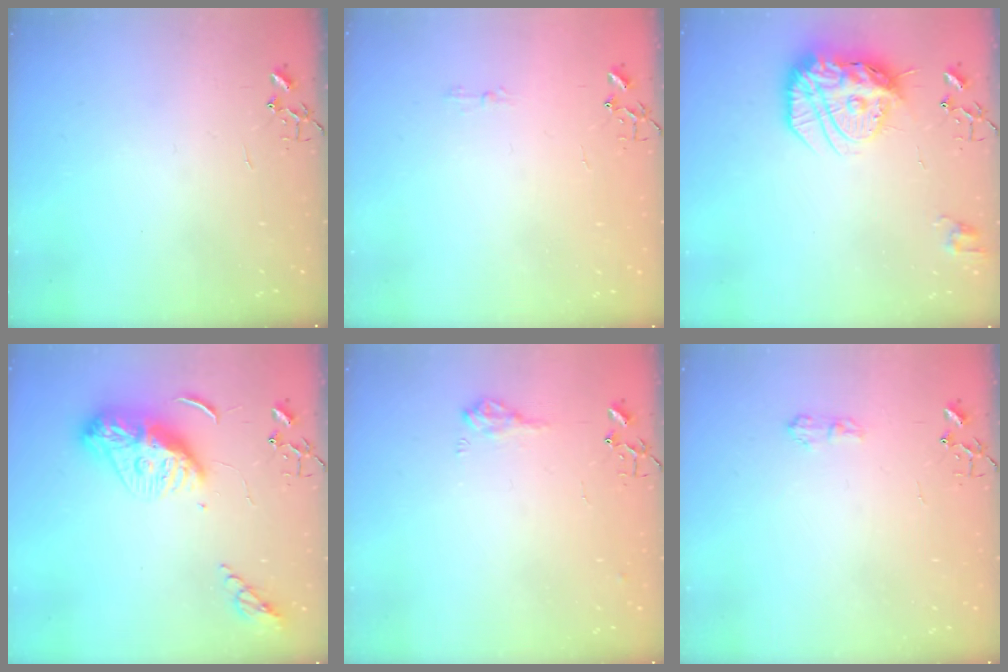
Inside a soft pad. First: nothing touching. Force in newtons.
{"total": 4.0, "press": 3.9, "slide": 0.4}
{"total": 18.3, "press": 18.2, "slide": 1.9}
{"total": 12.1, "press": 12.1, "slide": 0.6}
{"total": 9.3, "press": 9.3, "slide": 0.9}
{"total": 5.8, "press": 5.8, "slide": 0.8}